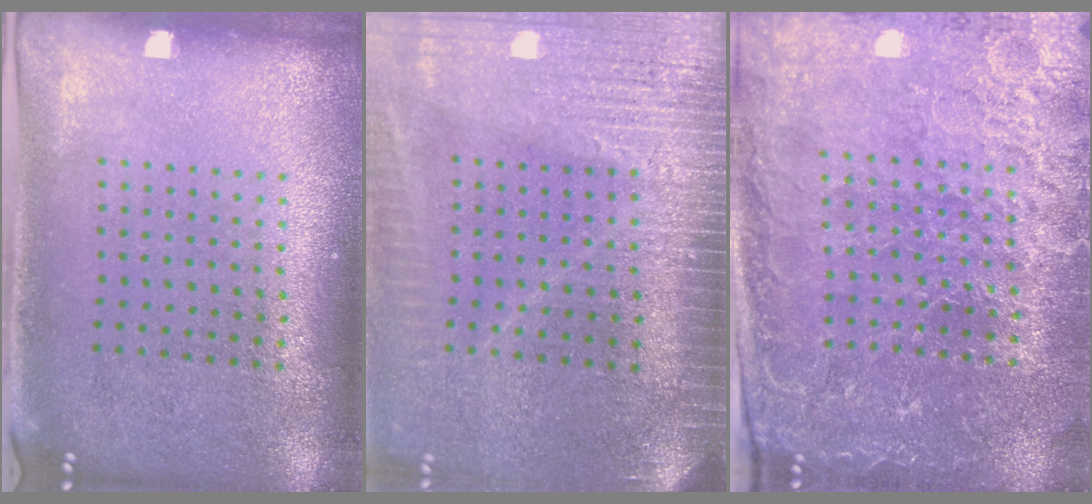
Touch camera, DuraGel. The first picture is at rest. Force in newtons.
{"total": 3.6, "press": 3.2, "slide": 1.7}
{"total": 4.1, "press": 4.0, "slide": 1.0}